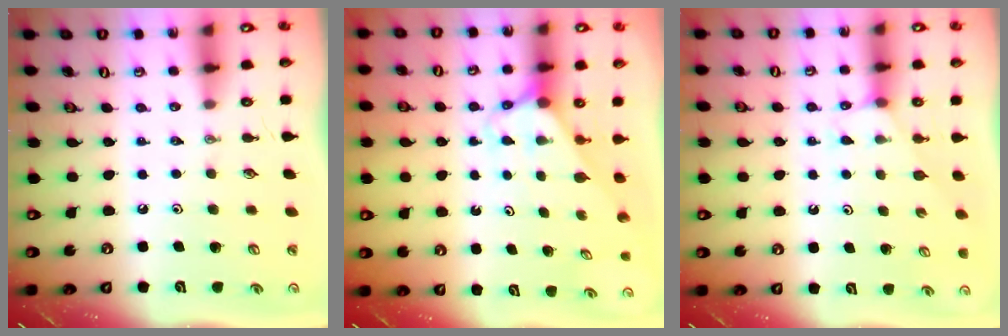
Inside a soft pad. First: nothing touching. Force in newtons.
{"total": 2.6, "press": 2.6, "slide": 0.2}
{"total": 4.5, "press": 4.4, "slide": 0.5}